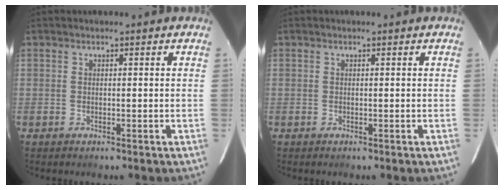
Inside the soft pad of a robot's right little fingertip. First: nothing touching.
{"total": 0.0}